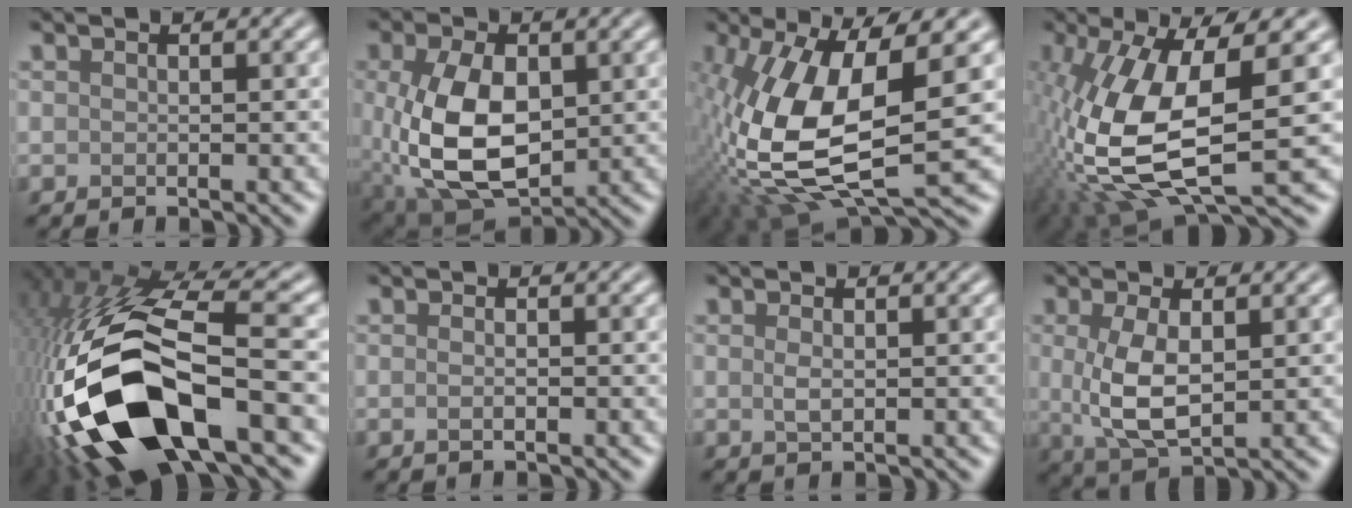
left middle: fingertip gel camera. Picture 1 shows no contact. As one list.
[{"total": 10.1, "force": [-0.4, 6.2, 8.0], "torque": [-0.180, -0.014, 0.002]}, {"total": 13.2, "force": [-1.1, 5.3, 12.0], "torque": [-0.262, -0.013, -0.020]}, {"total": 12.8, "force": [-1.0, 4.8, 11.8], "torque": [-0.268, -0.019, -0.014]}, {"total": 17.8, "force": [-6.2, 7.2, 15.1], "torque": [-0.318, -0.037, -0.096]}, {"total": 0.8, "force": [-0.2, 0.2, 0.8], "torque": [-0.014, -0.006, -0.004]}, {"total": 1.1, "force": [0.0, 0.5, 0.9], "torque": [-0.026, -0.002, 0.002]}, {"total": 5.1, "force": [0.2, 2.4, 4.5], "torque": [-0.108, -0.005, 0.011]}]